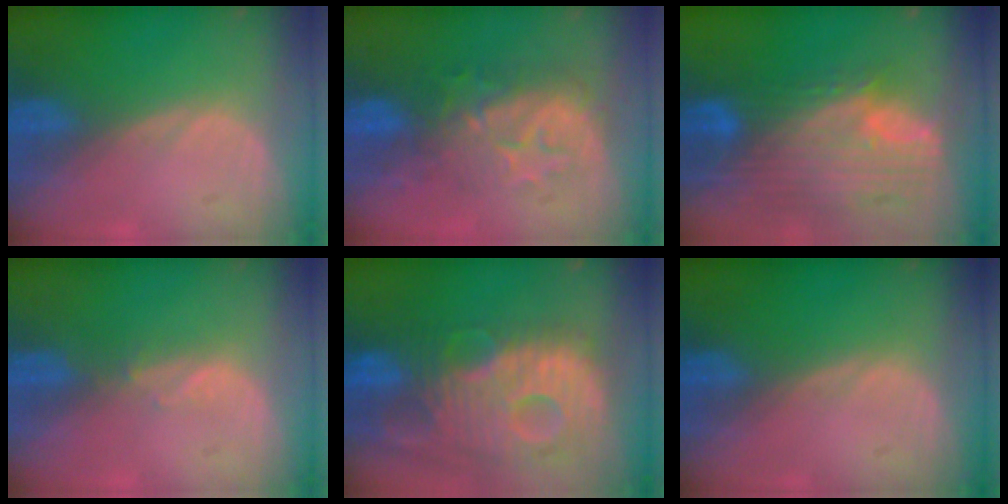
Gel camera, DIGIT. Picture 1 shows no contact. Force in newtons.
{"total": 8.1, "press": 8.0, "slide": 1.2}
{"total": 11.9, "press": 10.2, "slide": 6.2}
{"total": 1.1, "press": 1.0, "slide": 0.4}
{"total": 13.8, "press": 12.0, "slide": 6.8}
{"total": 0.0}